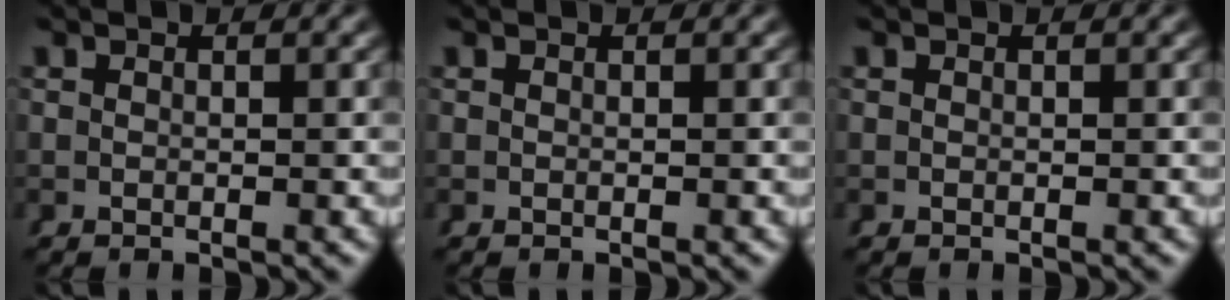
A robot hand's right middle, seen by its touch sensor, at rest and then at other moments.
{"total": 0.0}
{"total": 0.0}